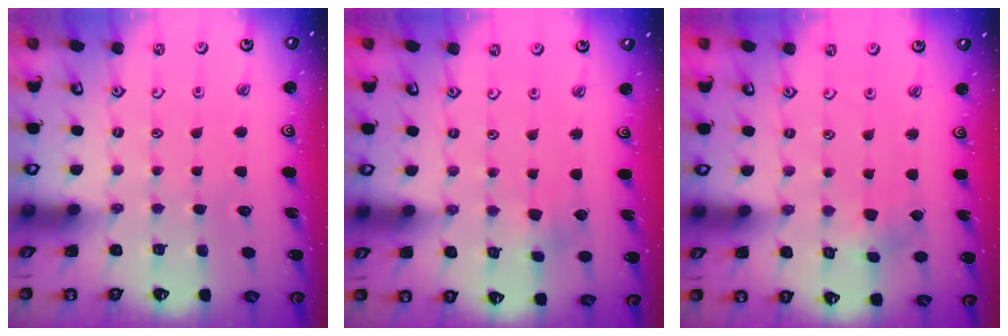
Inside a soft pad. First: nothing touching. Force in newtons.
{"total": 2.5, "press": 2.5, "slide": 0.5}
{"total": 2.6, "press": 2.6, "slide": 0.3}